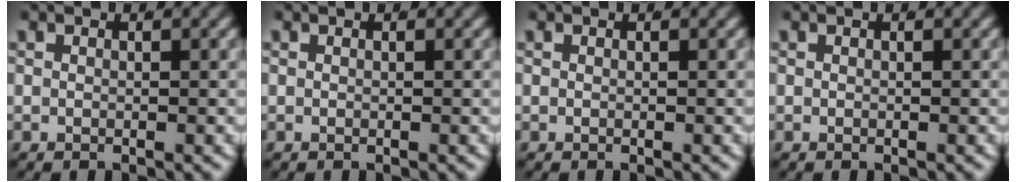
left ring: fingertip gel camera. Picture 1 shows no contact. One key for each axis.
{"total": 0.0}
{"total": 0.0}
{"total": 0.0}